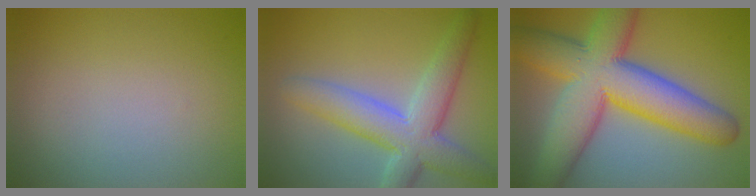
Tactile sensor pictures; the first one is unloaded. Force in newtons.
{"total": 6.5, "press": 6.5, "slide": 0.4}
{"total": 12.8, "press": 12.8, "slide": 0.3}